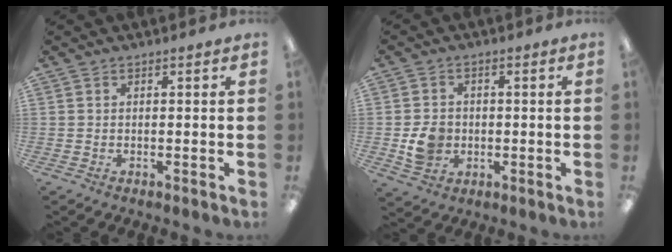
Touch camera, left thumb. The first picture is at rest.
{"total": 6.5, "force": [-0.9, 5.6, 3.1], "torque": [-0.054, 0.006, -0.014]}